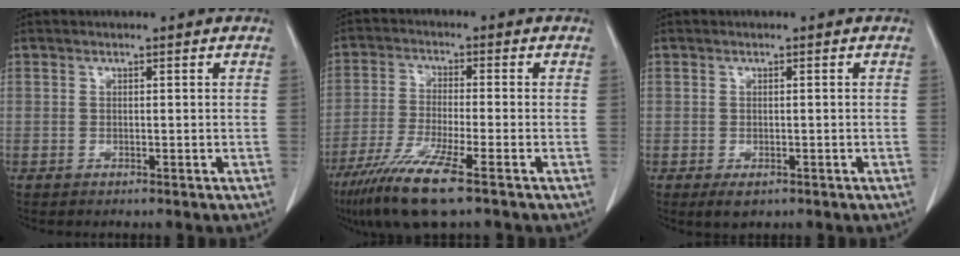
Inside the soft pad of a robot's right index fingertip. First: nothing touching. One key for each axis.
{"total": 10.3, "fx": -6.4, "fy": 0.1, "fz": 8.0, "tx": -0.161, "ty": -0.030, "tz": -0.117}
{"total": 2.1, "fx": -1.1, "fy": 1.2, "fz": 1.3, "tx": -0.017, "ty": -0.002, "tz": -0.009}